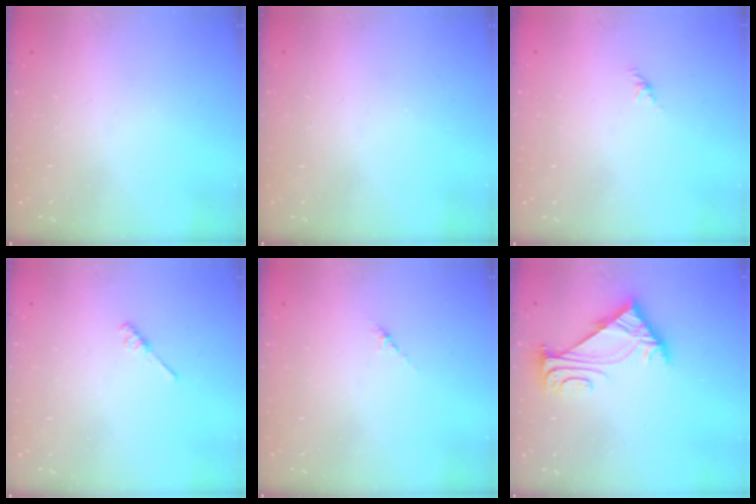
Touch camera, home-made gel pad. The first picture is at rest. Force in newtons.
{"total": 0.0}
{"total": 2.1, "press": 2.0, "slide": 0.7}
{"total": 2.7, "press": 2.7, "slide": 0.4}
{"total": 2.7, "press": 2.7, "slide": 0.7}
{"total": 5.8, "press": 5.8, "slide": 1.0}